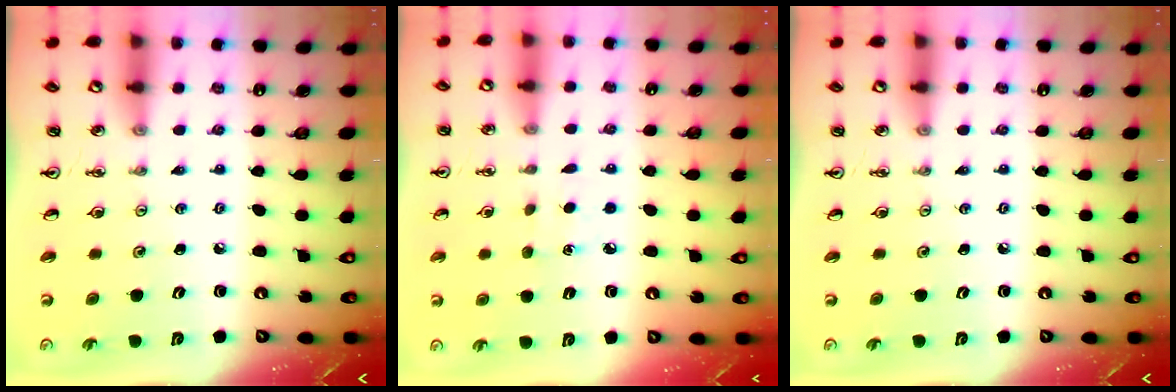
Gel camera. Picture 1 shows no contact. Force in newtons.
{"total": 3.9, "press": 3.9, "slide": 0.4}
{"total": 0.0}